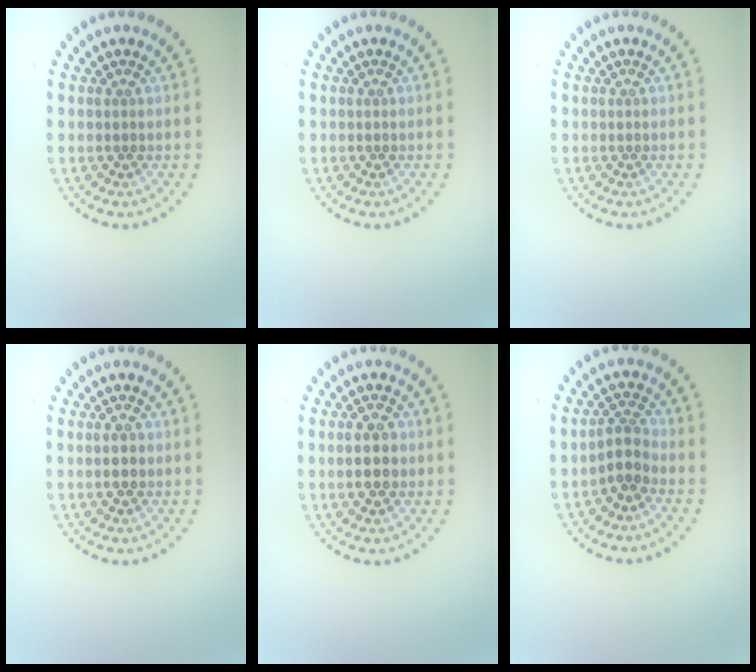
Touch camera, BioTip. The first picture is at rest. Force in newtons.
{"total": 0.0}
{"total": 0.0}
{"total": 1.4, "press": 1.4, "slide": 0.1}
{"total": 3.0, "press": 3.0, "slide": 0.0}
{"total": 2.3, "press": 1.9, "slide": 1.3}